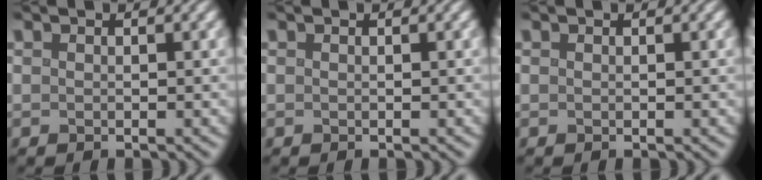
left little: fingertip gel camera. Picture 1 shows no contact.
{"total": 0.0}
{"total": 0.0}